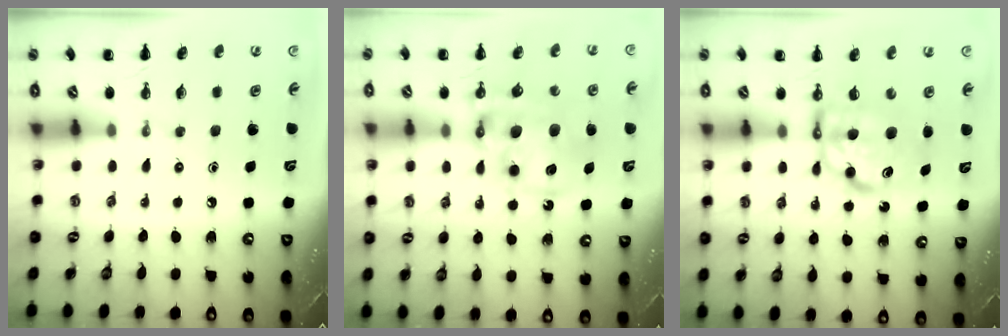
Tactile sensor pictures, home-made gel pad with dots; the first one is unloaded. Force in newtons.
{"total": 13.5, "press": 13.2, "slide": 3.1}
{"total": 7.5, "press": 7.3, "slide": 1.4}